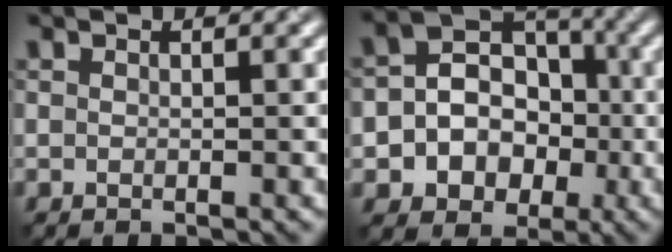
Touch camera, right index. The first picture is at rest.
{"total": 6.7, "force": [-1.1, 5.9, 3.1], "torque": [-0.030, 0.011, -0.038]}